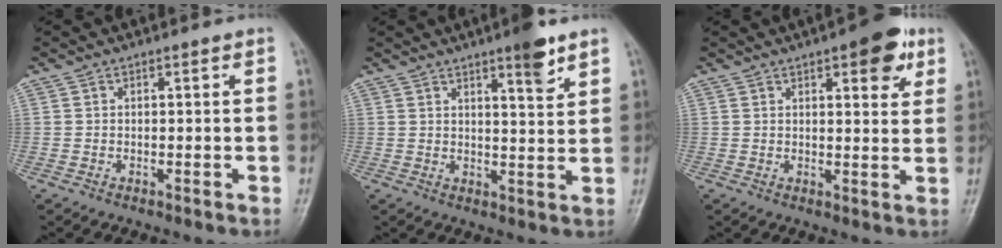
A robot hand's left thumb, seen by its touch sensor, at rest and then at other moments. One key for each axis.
{"total": 6.2, "fx": 4.0, "fy": 1.3, "fz": 4.5, "tx": -0.053, "ty": -0.025, "tz": 0.057}
{"total": 8.3, "fx": 4.2, "fy": 3.3, "fz": 6.4, "tx": -0.056, "ty": -0.013, "tz": 0.049}